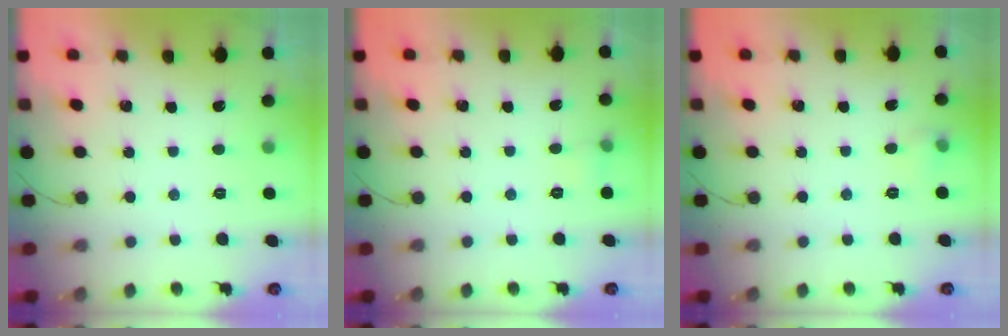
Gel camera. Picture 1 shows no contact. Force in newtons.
{"total": 3.9, "press": 3.7, "slide": 1.1}
{"total": 4.7, "press": 4.4, "slide": 1.6}